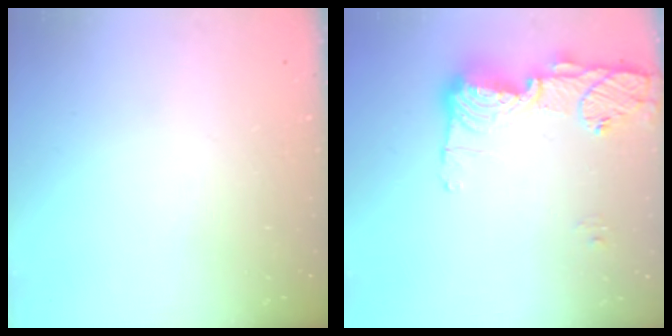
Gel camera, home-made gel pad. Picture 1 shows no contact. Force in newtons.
{"total": 14.2, "press": 14.2, "slide": 1.5}